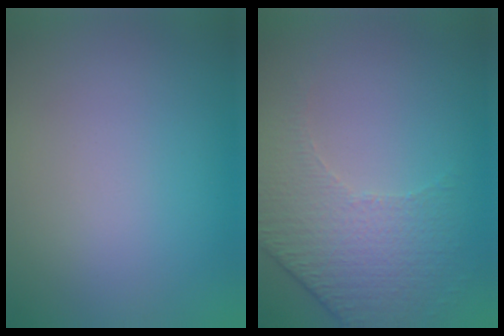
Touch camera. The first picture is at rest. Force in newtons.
{"total": 4.8, "press": 3.4, "slide": 3.4}